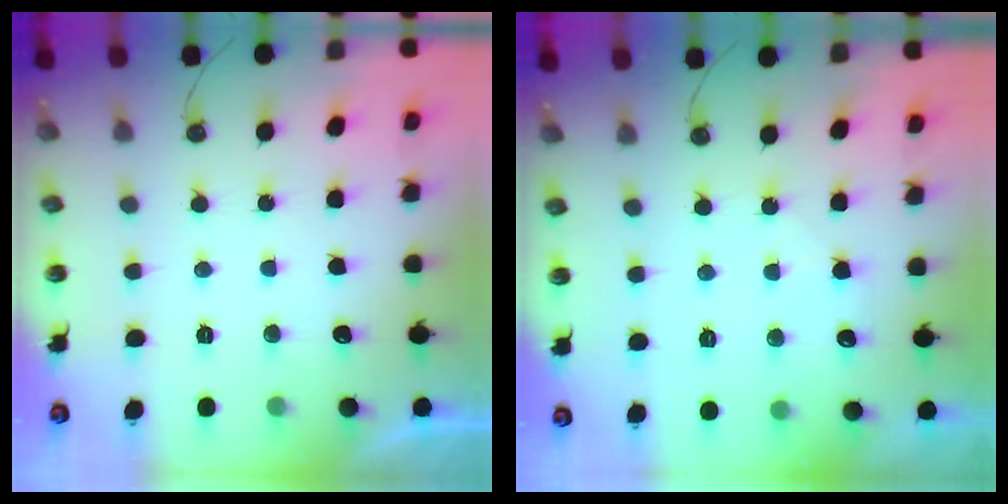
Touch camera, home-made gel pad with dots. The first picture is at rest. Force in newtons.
{"total": 4.3, "press": 4.3, "slide": 0.6}